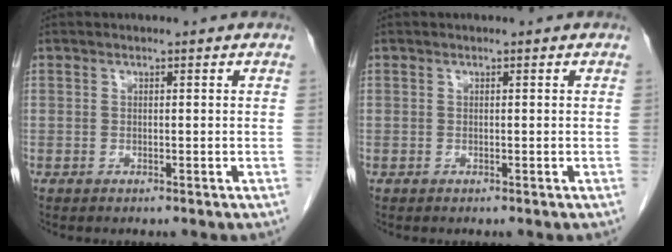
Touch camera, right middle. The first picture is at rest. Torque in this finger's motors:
{"motor_torque": [-0.25, -0.07, -0.02, 0.01]}